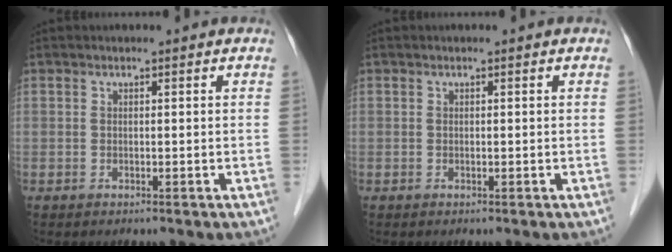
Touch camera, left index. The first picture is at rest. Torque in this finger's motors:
{"motor_torque": [-0.09, -0.01, 0.04, -0.01]}